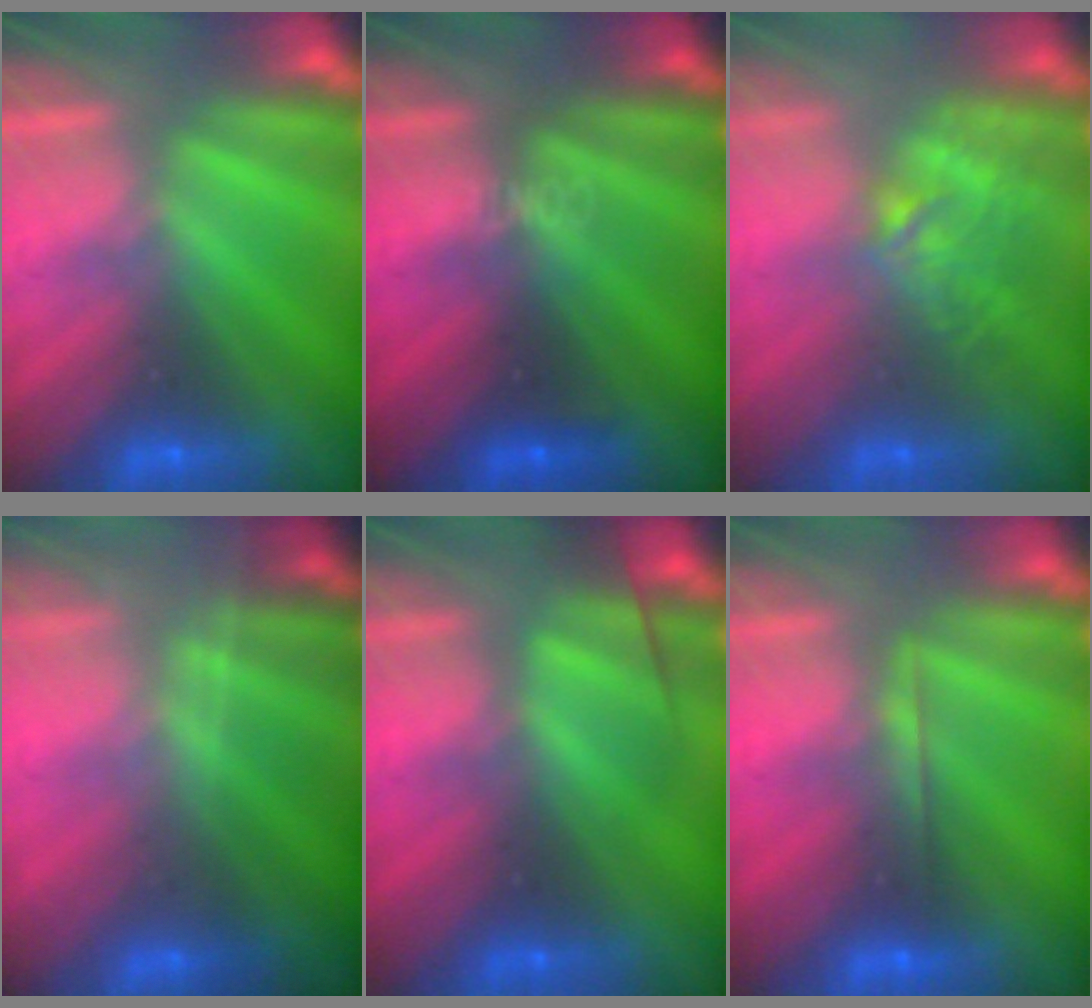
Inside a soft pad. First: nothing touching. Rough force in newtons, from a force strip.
{"total": 3.4}
{"total": 2.7}
{"total": 1.7}
{"total": 2.9}
{"total": 1.8}